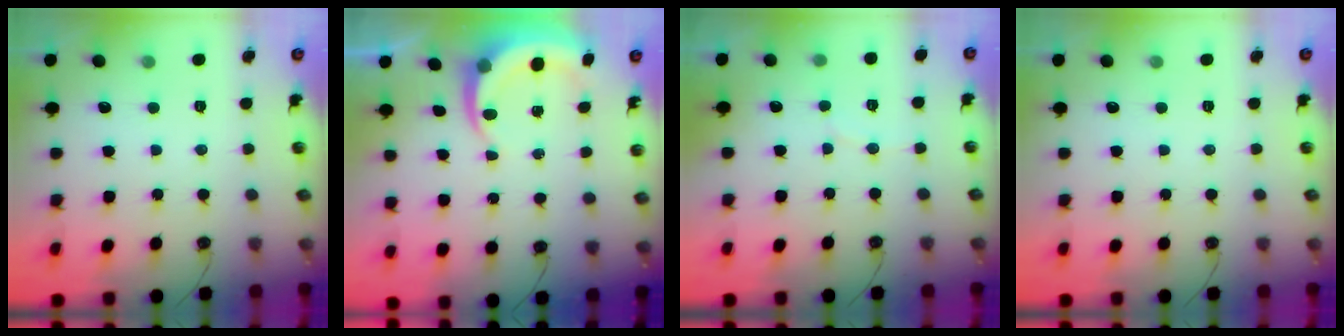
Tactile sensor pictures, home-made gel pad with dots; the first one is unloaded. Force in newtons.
{"total": 7.0, "press": 7.0, "slide": 0.6}
{"total": 3.0, "press": 3.0, "slide": 0.2}
{"total": 0.0}